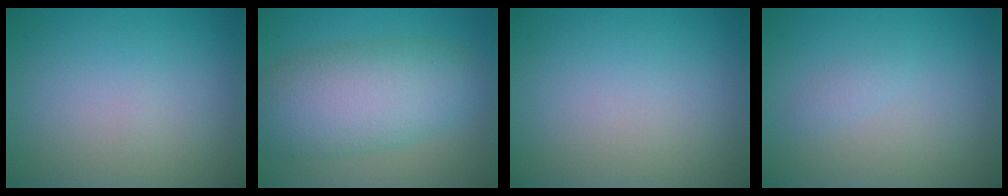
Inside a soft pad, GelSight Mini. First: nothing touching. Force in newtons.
{"total": 8.1, "press": 8.1, "slide": 0.2}
{"total": 0.0}
{"total": 0.7, "press": 0.7, "slide": 0.0}